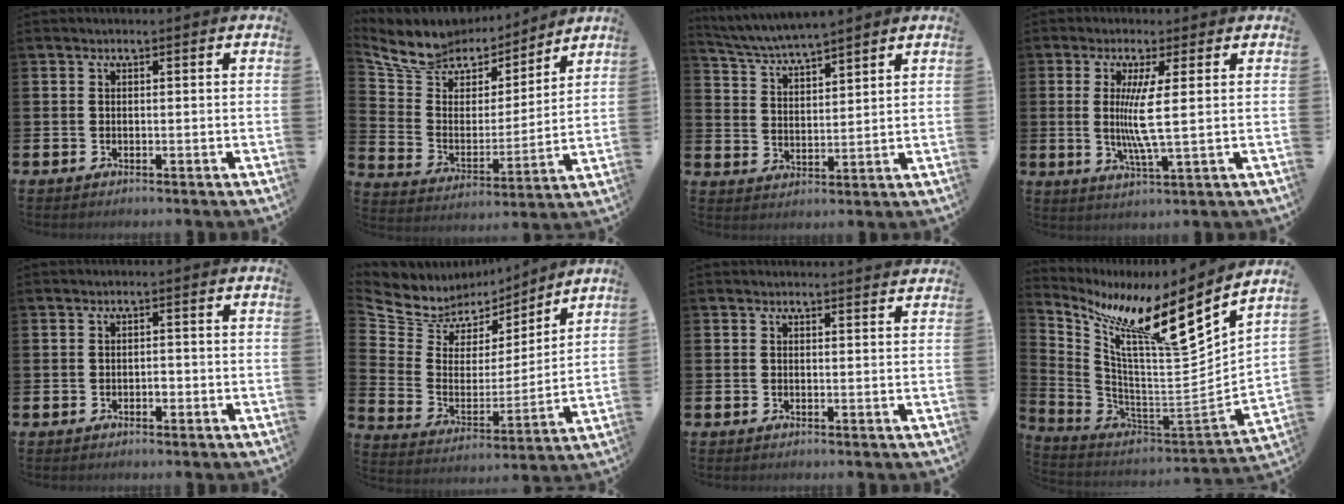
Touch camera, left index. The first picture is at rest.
{"total": 8.8, "force": [7.9, 3.7, 0.4], "torque": [-0.062, -0.063, 0.143]}
{"total": 5.3, "force": [5.3, 0.1, 0.8], "torque": [-0.040, -0.029, 0.096]}
{"total": 5.9, "force": [0.9, 0.0, 5.9], "torque": [-0.102, -0.013, 0.011]}
{"total": 1.0, "force": [-0.4, 0.6, 0.7], "torque": [-0.006, -0.004, -0.009]}
{"total": 6.8, "force": [5.8, 3.5, -0.3], "torque": [-0.042, -0.049, 0.102]}
{"total": 1.1, "force": [1.1, -0.1, -0.1], "torque": [0.016, -0.011, 0.018]}
{"total": 11.2, "force": [7.4, 0.3, 8.4], "torque": [-0.178, -0.069, 0.105]}